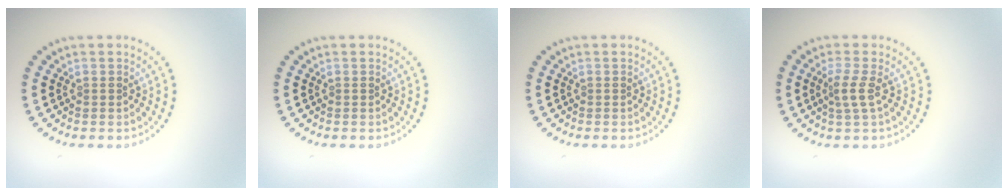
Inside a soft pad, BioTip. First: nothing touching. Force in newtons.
{"total": 0.0}
{"total": 0.0}
{"total": 1.8, "press": 1.4, "slide": 1.2}